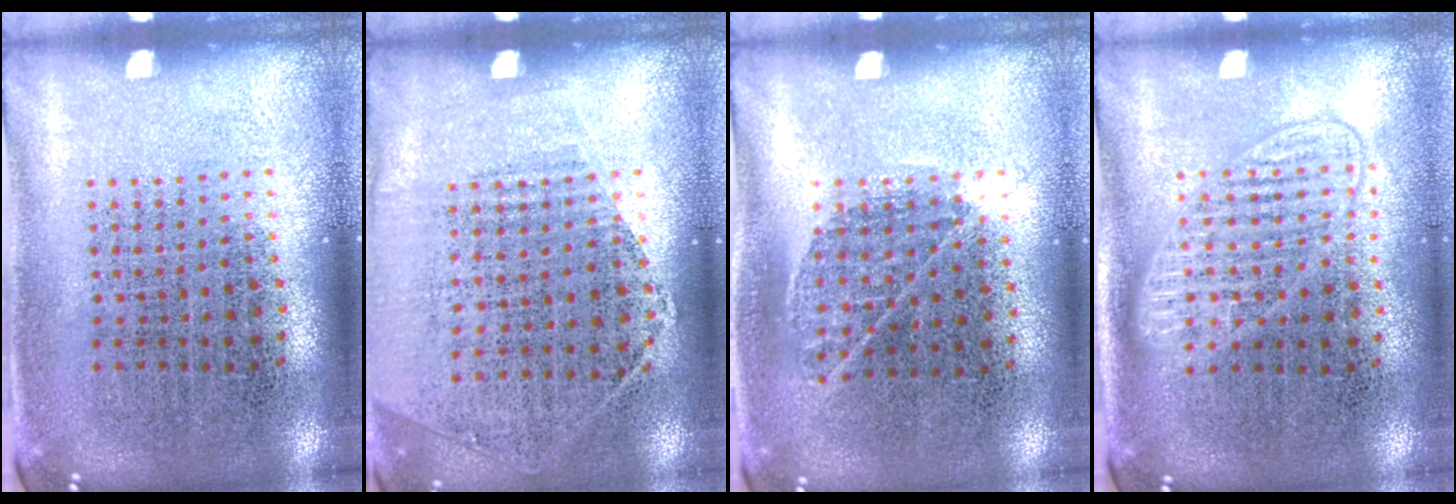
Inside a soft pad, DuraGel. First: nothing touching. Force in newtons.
{"total": 1.1, "press": 0.9, "slide": 0.6}
{"total": 0.8, "press": 0.6, "slide": 0.6}
{"total": 1.4, "press": 1.3, "slide": 0.4}